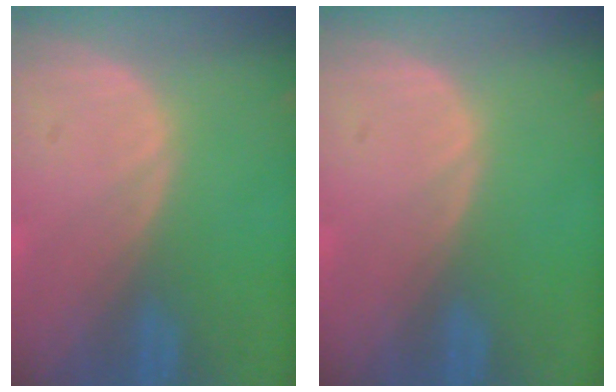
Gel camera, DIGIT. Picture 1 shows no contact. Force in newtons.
{"total": 0.0}